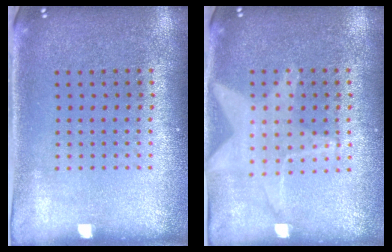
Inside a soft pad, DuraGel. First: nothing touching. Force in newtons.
{"total": 1.1, "press": 1.1, "slide": 0.1}